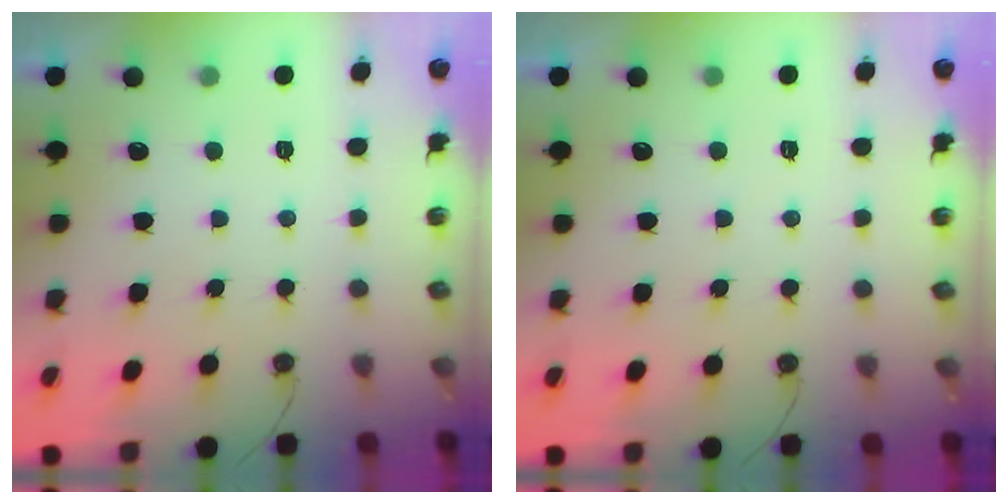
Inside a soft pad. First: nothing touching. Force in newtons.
{"total": 3.0, "press": 3.0, "slide": 0.3}